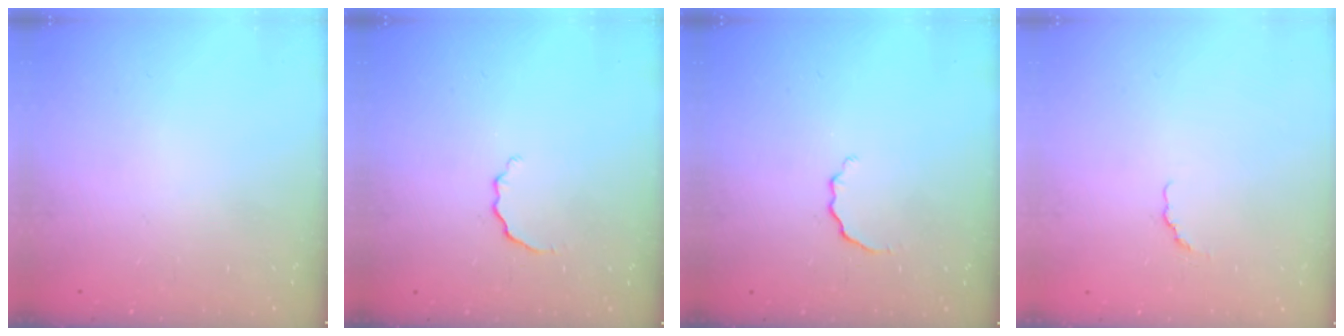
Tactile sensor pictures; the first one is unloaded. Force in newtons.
{"total": 2.9, "press": 2.8, "slide": 0.8}
{"total": 2.9, "press": 2.8, "slide": 0.8}
{"total": 1.5, "press": 1.3, "slide": 0.7}